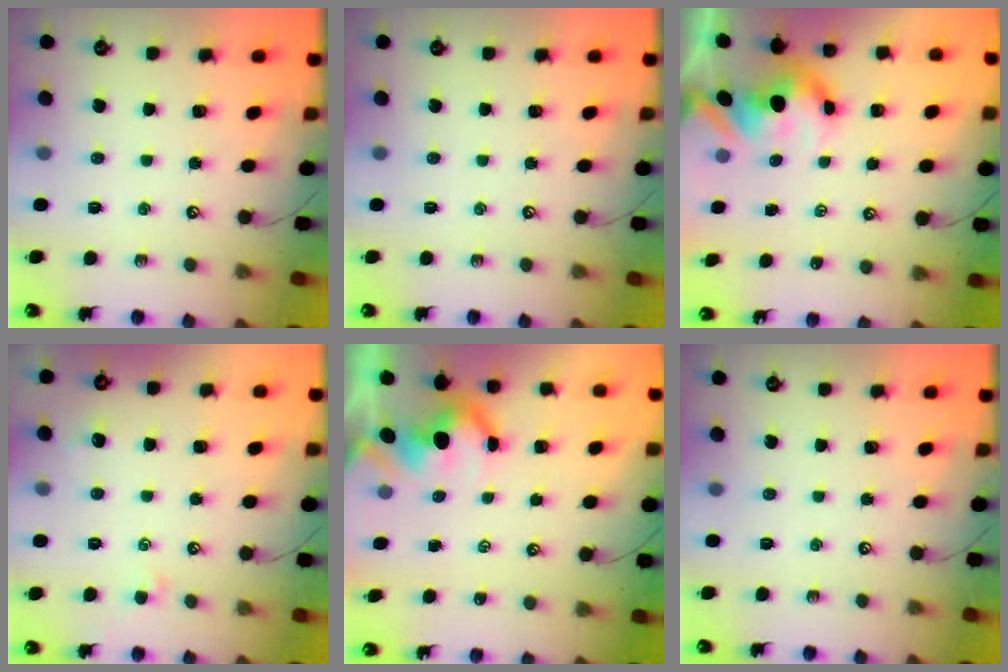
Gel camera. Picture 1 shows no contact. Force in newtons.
{"total": 0.0}
{"total": 7.5, "press": 7.5, "slide": 0.9}
{"total": 0.6, "press": 0.4, "slide": 0.4}
{"total": 5.3, "press": 5.3, "slide": 0.9}
{"total": 0.0}